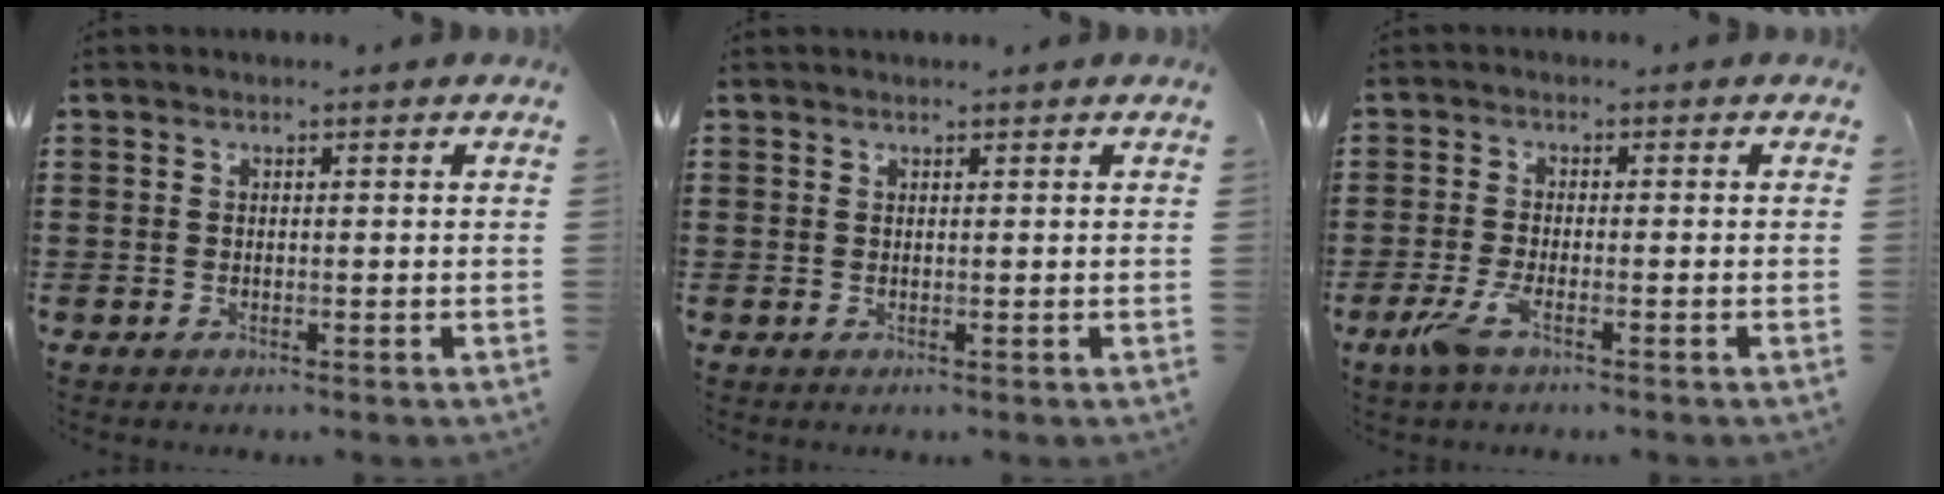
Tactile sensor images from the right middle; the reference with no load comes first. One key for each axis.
{"total": 0.6, "fx": 0.5, "fy": -0.1, "fz": 0.1, "tx": -0.002, "ty": 0.000, "tz": 0.010}
{"total": 3.8, "fx": -1.9, "fy": 0.7, "fz": 3.2, "tx": -0.081, "ty": -0.011, "tz": -0.042}